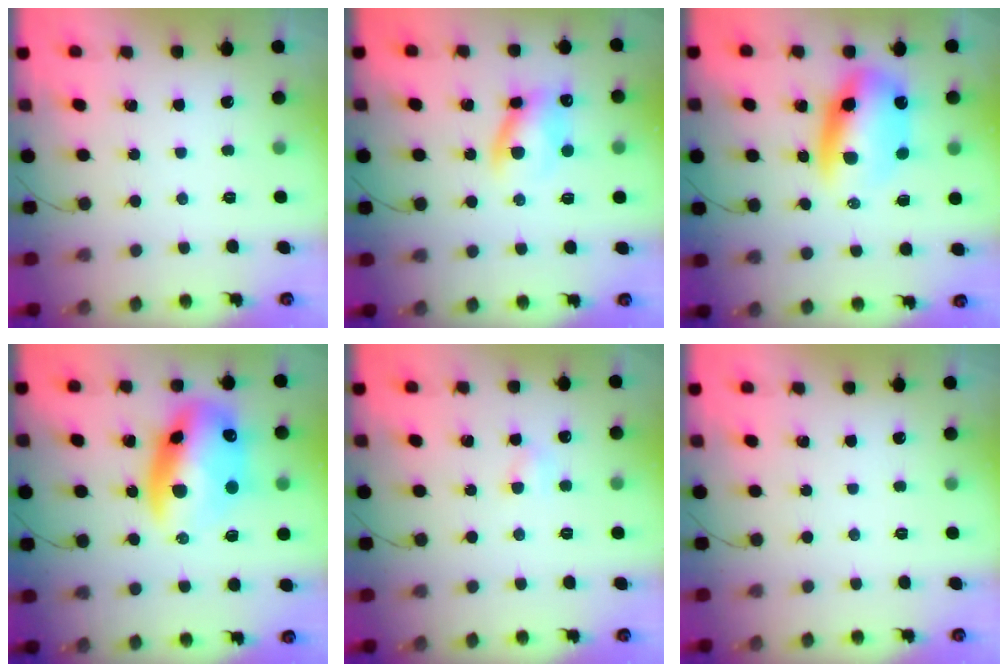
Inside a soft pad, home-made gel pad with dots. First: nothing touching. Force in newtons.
{"total": 9.8, "press": 9.6, "slide": 1.7}
{"total": 11.8, "press": 11.5, "slide": 2.8}
{"total": 17.3, "press": 16.9, "slide": 4.1}
{"total": 3.5, "press": 3.4, "slide": 1.1}
{"total": 0.0}